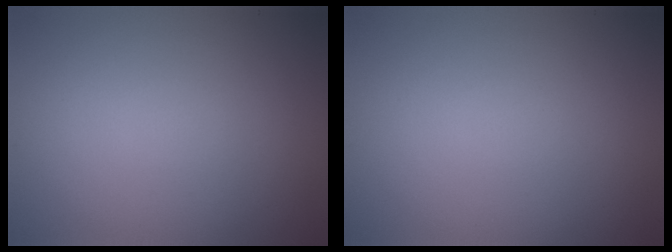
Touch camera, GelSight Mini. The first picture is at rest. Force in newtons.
{"total": 0.0}